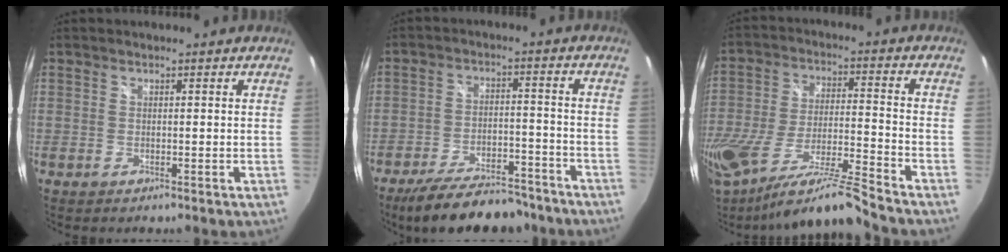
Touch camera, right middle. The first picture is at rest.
{"total": 17.4, "force": [-14.5, 5.4, 7.9], "torque": [-0.151, -0.008, -0.205]}
{"total": 16.6, "force": [-13.7, -0.6, 9.3], "torque": [-0.175, -0.037, -0.242]}